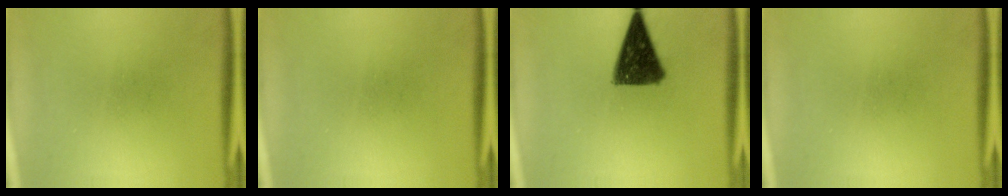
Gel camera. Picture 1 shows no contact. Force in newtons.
{"total": 0.0}
{"total": 11.5}
{"total": 0.0}